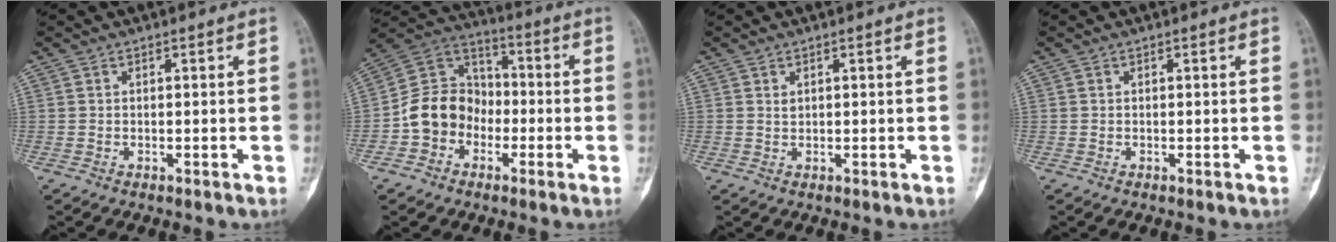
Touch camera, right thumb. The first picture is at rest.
{"total": 12.0, "force": [-3.4, 10.0, 5.7], "torque": [-0.077, 0.053, -0.072]}
{"total": 0.9, "force": [0.5, 0.6, 0.6], "torque": [-0.005, -0.002, 0.011]}
{"total": 0.0}